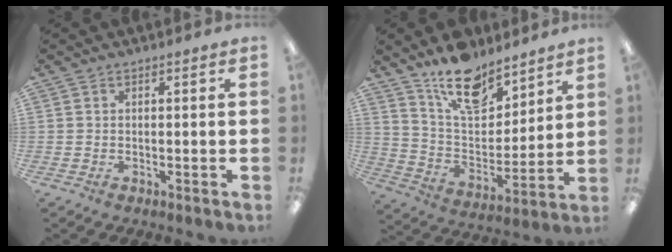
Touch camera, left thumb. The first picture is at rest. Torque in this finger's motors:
{"motor_torque": [2.16, 0.95, 1.42, -1.35, 0.13]}